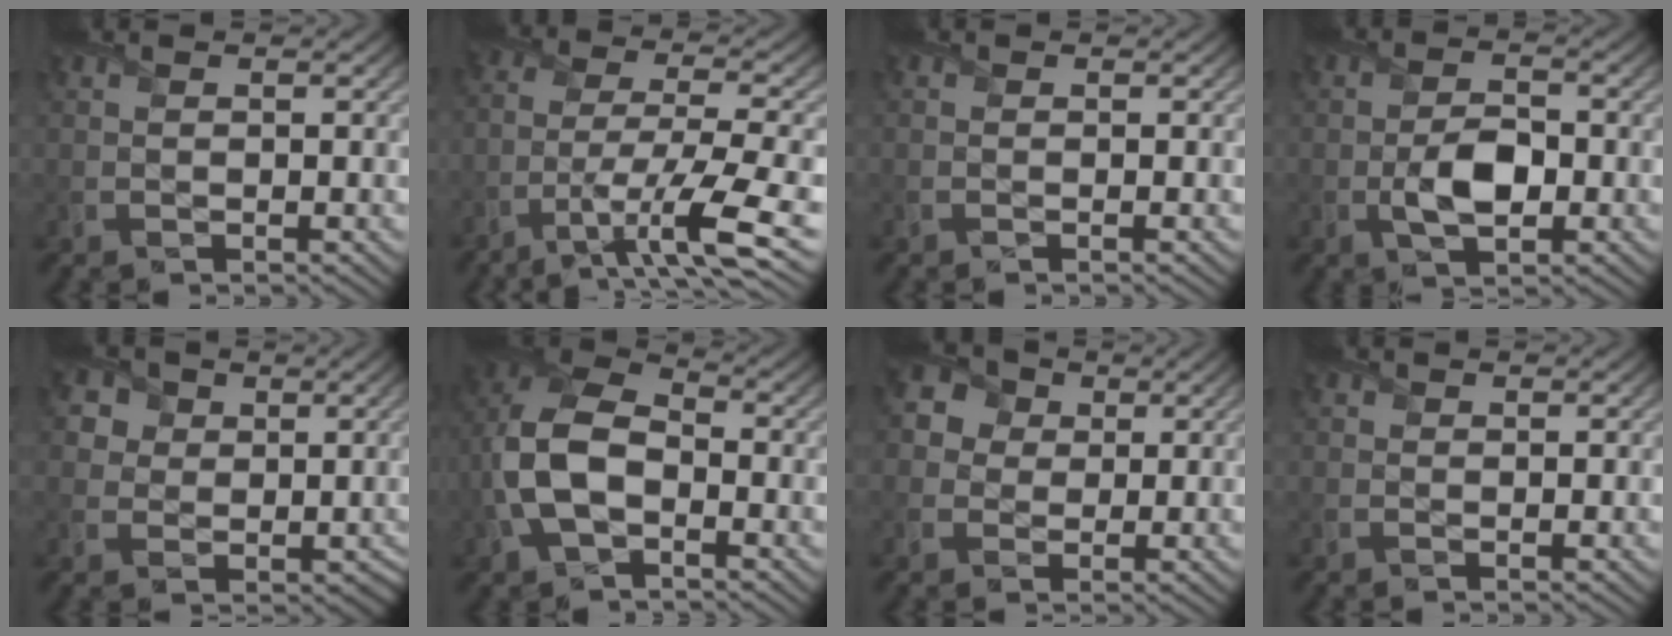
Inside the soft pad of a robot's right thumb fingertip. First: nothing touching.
{"total": 9.6, "force": [-5.3, 2.1, 7.7], "torque": [-0.154, -0.002, -0.101]}
{"total": 0.0}
{"total": 4.6, "force": [-1.0, 2.4, 3.8], "torque": [-0.083, -0.002, -0.019]}
{"total": 7.1, "force": [3.1, 5.8, 2.7], "torque": [-0.089, 0.016, 0.049]}
{"total": 11.3, "force": [-2.0, 7.0, 8.7], "torque": [-0.218, -0.001, -0.047]}
{"total": 4.9, "force": [1.3, 4.3, 1.9], "torque": [-0.060, 0.011, 0.010]}
{"total": 0.7, "force": [0.1, 0.7, 0.1], "torque": [0.000, -0.005, -0.003]}